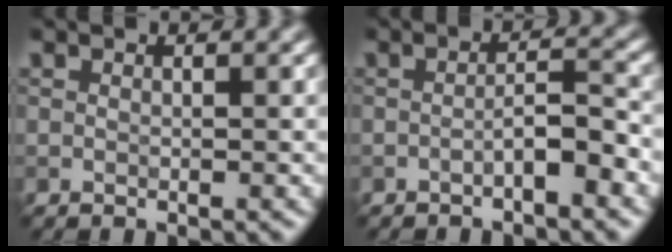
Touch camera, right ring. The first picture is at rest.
{"total": 2.3, "force": [-1.2, 0.5, 2.0], "torque": [-0.033, 0.009, -0.024]}